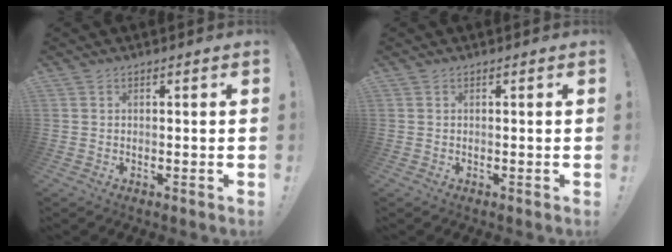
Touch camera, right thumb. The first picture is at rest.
{"total": 0.0}